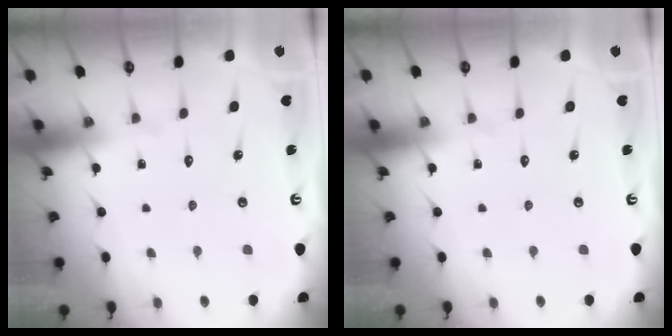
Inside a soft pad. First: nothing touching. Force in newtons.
{"total": 0.0}